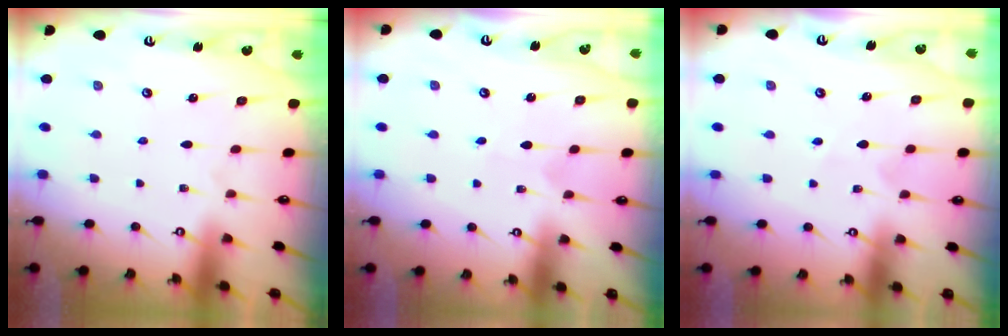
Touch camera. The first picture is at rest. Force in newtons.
{"total": 2.2, "press": 2.2, "slide": 0.2}
{"total": 1.8, "press": 1.8, "slide": 0.4}